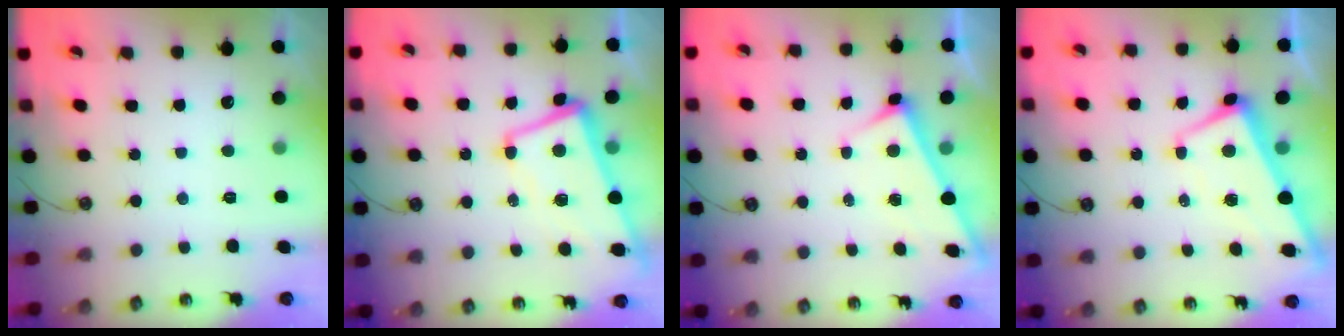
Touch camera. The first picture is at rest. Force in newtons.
{"total": 2.8, "press": 2.3, "slide": 1.6}
{"total": 3.4, "press": 3.4, "slide": 0.4}
{"total": 1.1, "press": 0.6, "slide": 0.9}